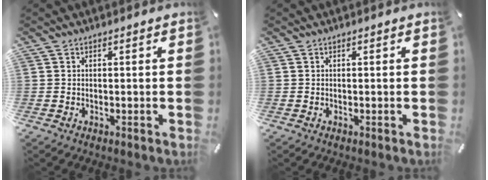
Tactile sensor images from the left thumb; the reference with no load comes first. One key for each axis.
{"total": 0.0}